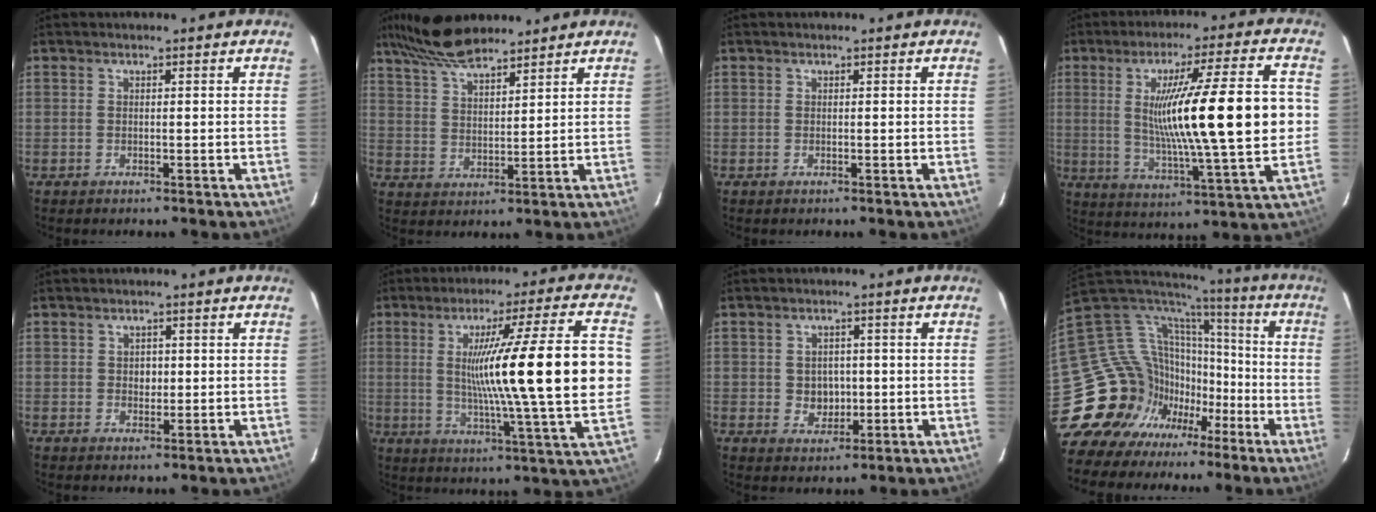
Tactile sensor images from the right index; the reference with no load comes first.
{"total": 10.6, "force": [8.9, 2.6, 5.1], "torque": [-0.105, 0.024, 0.170]}
{"total": 0.0}
{"total": 20.8, "force": [1.3, 0.9, 20.7], "torque": [-0.332, -0.013, 0.032]}
{"total": 1.9, "force": [0.3, 1.7, 0.7], "torque": [-0.008, 0.004, 0.005]}
{"total": 22.3, "force": [1.9, -0.6, 22.2], "torque": [-0.329, -0.010, 0.037]}
{"total": 4.2, "force": [-0.1, 3.8, 1.8], "torque": [-0.031, 0.008, 0.008]}
{"total": 23.2, "force": [-11.7, 18.0, 8.7], "torque": [-0.211, 0.026, -0.185]}